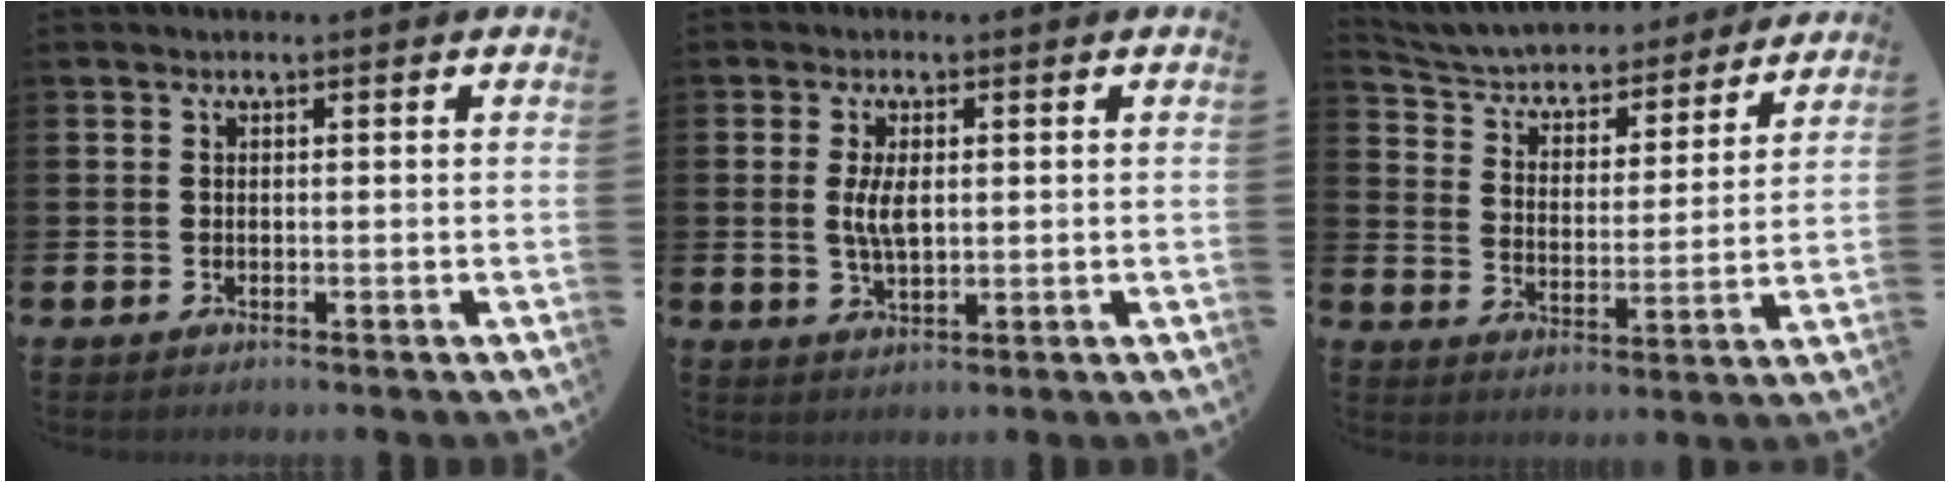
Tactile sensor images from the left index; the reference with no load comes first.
{"total": 4.2, "force": [0.8, 1.8, 3.7], "torque": [-0.063, 0.002, 0.011]}
{"total": 5.6, "force": [5.2, 1.7, 1.0], "torque": [-0.051, -0.042, 0.084]}